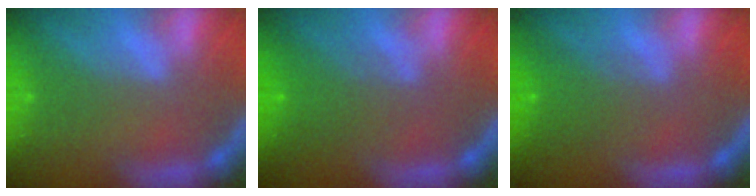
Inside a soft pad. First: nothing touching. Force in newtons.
{"total": 3.6}
{"total": 3.1}